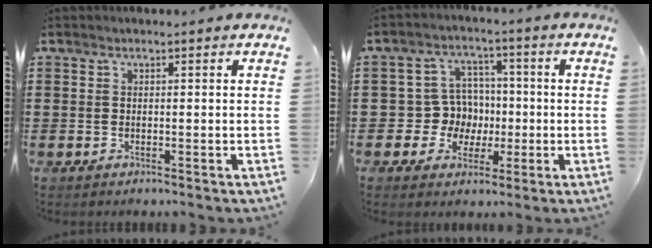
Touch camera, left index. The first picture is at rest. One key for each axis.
{"total": 7.3, "fx": 0.2, "fy": 7.1, "fz": 1.8, "tx": -0.057, "ty": 0.009, "tz": 0.010}